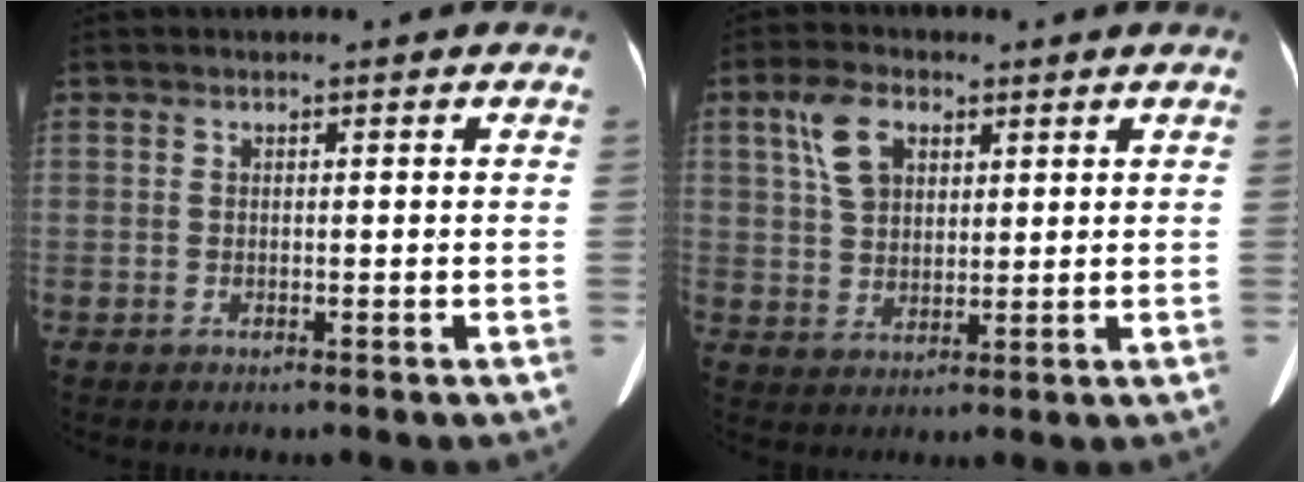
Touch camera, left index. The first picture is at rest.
{"total": 6.2, "force": [2.8, 3.7, 4.1], "torque": [-0.088, 0.013, 0.062]}